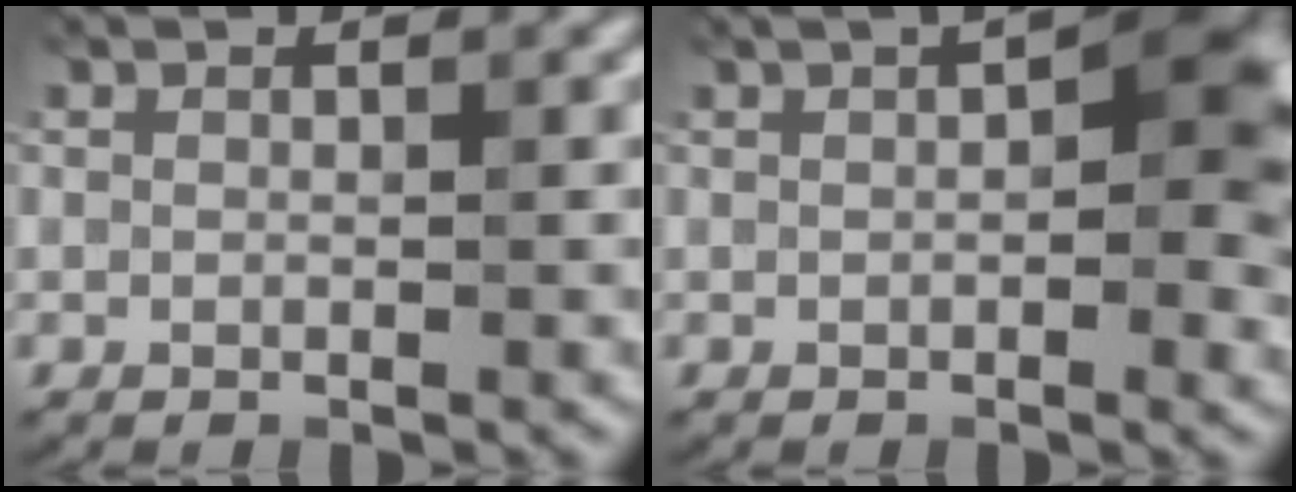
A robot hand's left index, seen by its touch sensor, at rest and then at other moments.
{"total": 7.7, "force": [1.3, 3.7, 6.7], "torque": [-0.075, 0.018, 0.013]}